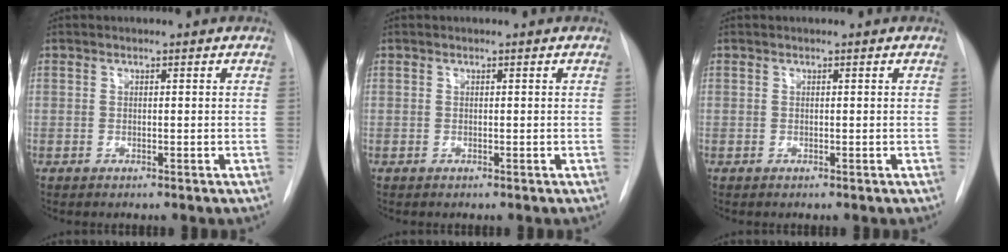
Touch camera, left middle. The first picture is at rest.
{"total": 0.0}
{"total": 0.0}